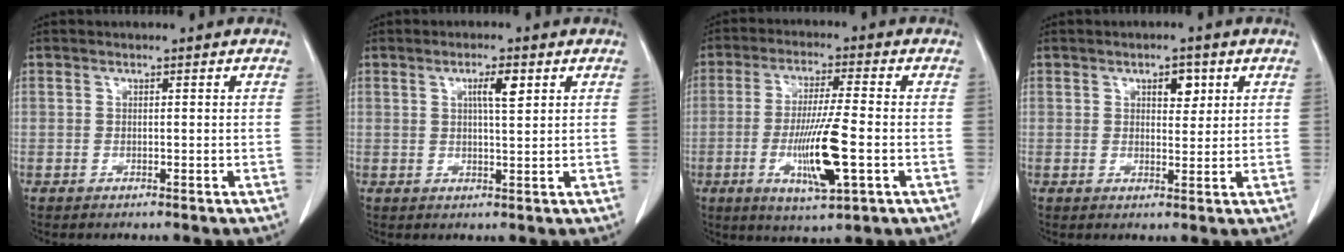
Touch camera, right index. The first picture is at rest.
{"total": 3.6, "force": [1.5, 0.4, 3.2], "torque": [-0.055, 0.000, 0.023]}
{"total": 11.8, "force": [-3.2, 0.5, 11.3], "torque": [-0.214, -0.017, -0.057]}
{"total": 3.3, "force": [1.5, 1.7, 2.4], "torque": [-0.034, 0.001, 0.023]}